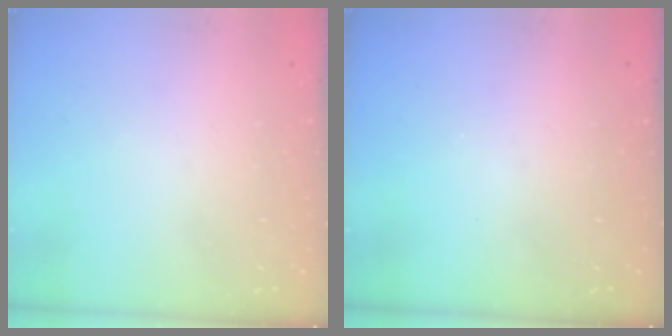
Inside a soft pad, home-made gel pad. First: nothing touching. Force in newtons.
{"total": 0.0}